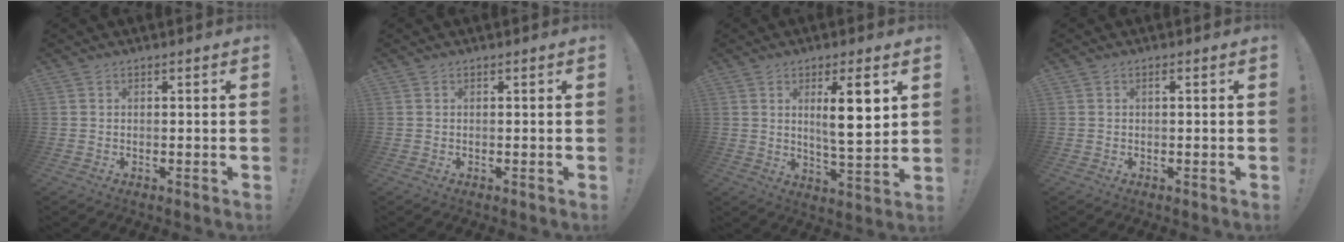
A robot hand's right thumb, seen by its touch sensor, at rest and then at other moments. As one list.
[{"total": 0.0}, {"total": 10.9, "force": [3.3, 2.0, 10.2], "torque": [-0.150, -0.013, 0.045]}, {"total": 0.7, "force": [0.0, 0.0, 0.7], "torque": [-0.012, 0.000, -0.001]}]